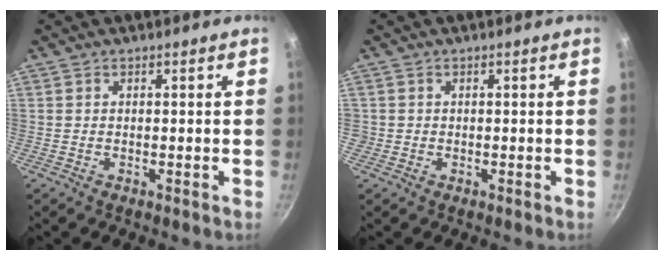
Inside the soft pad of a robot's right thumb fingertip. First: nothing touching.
{"total": 1.0, "force": [-0.2, 1.0, 0.1], "torque": [0.004, 0.006, -0.003]}